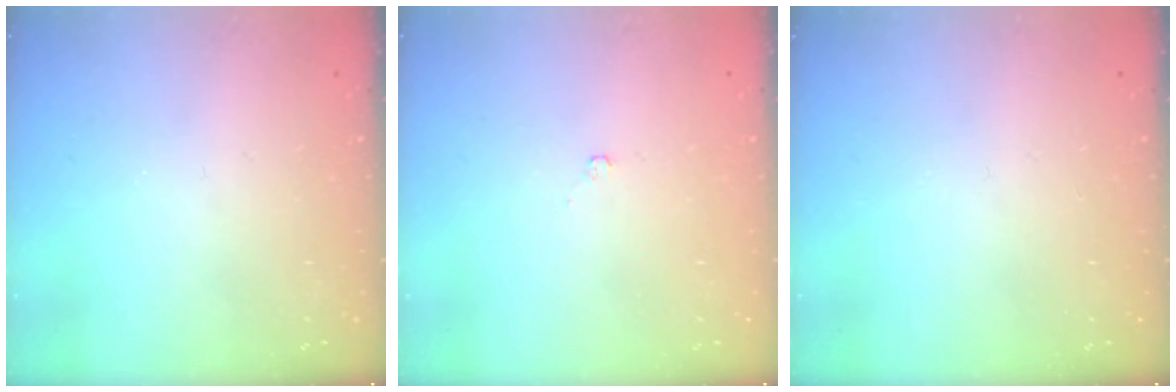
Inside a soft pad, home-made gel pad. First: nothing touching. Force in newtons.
{"total": 1.8, "press": 1.8, "slide": 0.3}
{"total": 0.0}